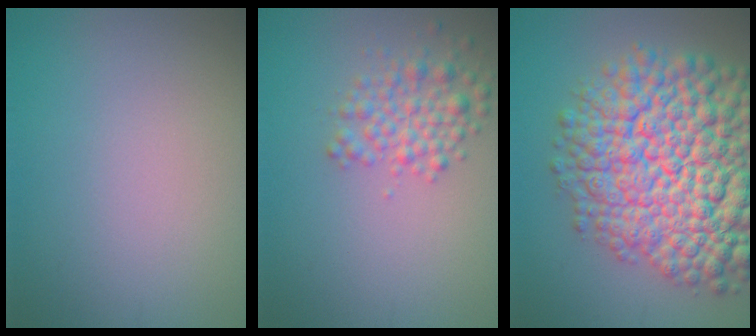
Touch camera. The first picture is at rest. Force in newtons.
{"total": 2.9, "press": 2.9, "slide": 0.1}
{"total": 15.4, "press": 15.4, "slide": 0.6}